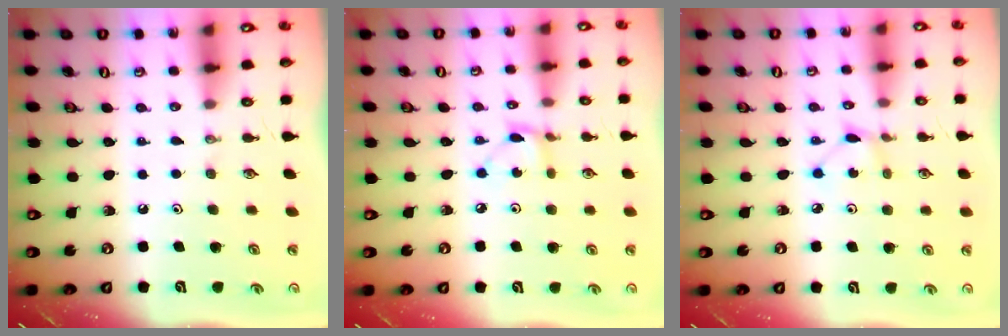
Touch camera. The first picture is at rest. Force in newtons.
{"total": 2.7, "press": 2.7, "slide": 0.2}
{"total": 2.3, "press": 2.3, "slide": 0.2}